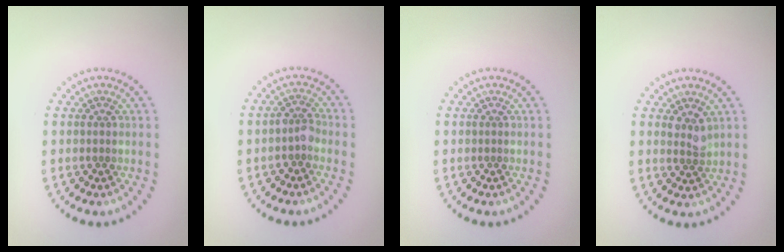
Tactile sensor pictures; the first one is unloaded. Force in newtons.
{"total": 1.8, "press": 1.5, "slide": 1.0}
{"total": 0.0}
{"total": 1.5, "press": 1.3, "slide": 0.8}